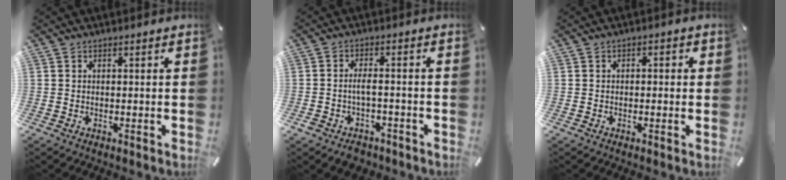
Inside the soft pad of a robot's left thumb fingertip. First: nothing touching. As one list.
[{"total": 4.2, "force": [-1.9, 2.3, 2.9], "torque": [-0.057, 0.010, -0.038]}, {"total": 1.6, "force": [-0.7, 1.0, 1.1], "torque": [-0.020, 0.006, -0.015]}]